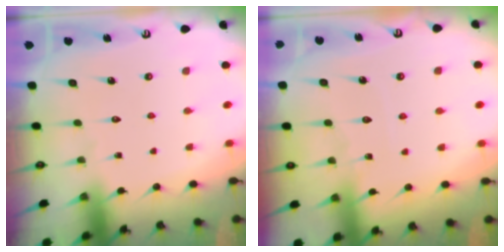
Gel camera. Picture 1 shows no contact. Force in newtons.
{"total": 5.7, "press": 5.7, "slide": 0.8}